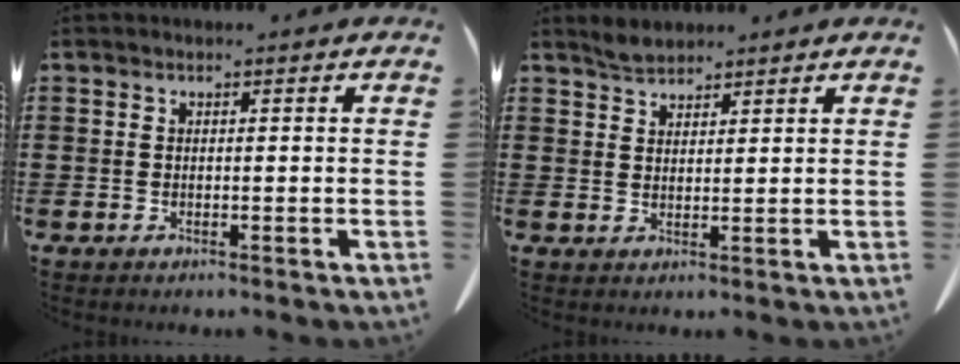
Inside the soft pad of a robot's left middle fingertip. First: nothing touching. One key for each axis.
{"total": 2.3, "fx": 2.2, "fy": 0.3, "fz": 0.4, "tx": -0.013, "ty": 0.003, "tz": 0.044}